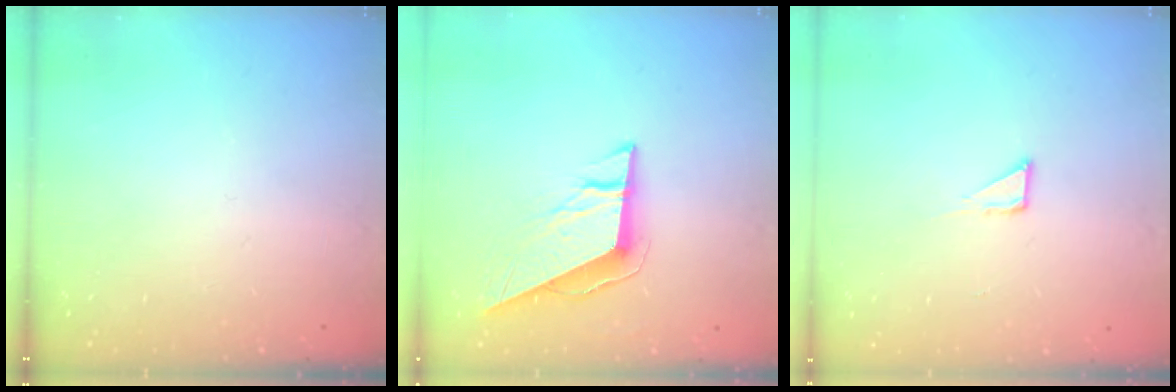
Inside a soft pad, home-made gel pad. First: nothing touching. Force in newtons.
{"total": 9.5, "press": 9.4, "slide": 1.7}
{"total": 2.8, "press": 2.8, "slide": 0.2}